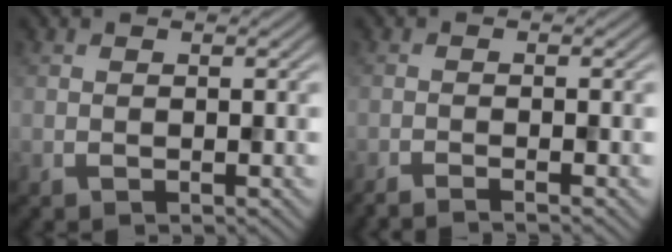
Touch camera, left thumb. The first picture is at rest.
{"total": 2.3, "force": [-1.6, 0.5, 1.6], "torque": [-0.008, 0.000, -0.039]}